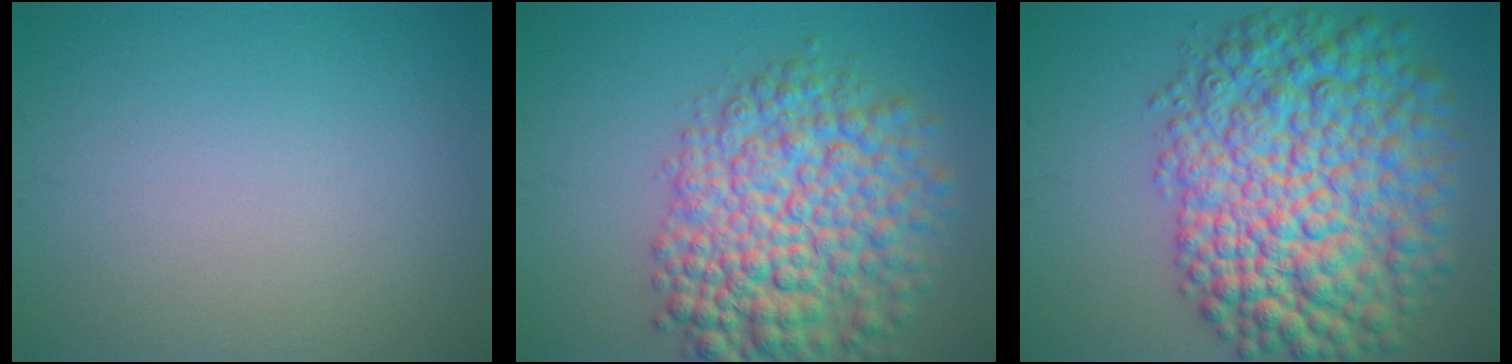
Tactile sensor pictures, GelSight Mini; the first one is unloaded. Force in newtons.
{"total": 9.7, "press": 9.7, "slide": 0.3}
{"total": 12.8, "press": 12.8, "slide": 0.4}